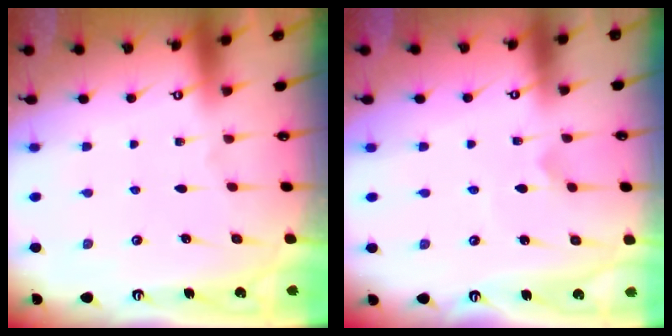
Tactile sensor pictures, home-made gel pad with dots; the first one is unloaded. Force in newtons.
{"total": 1.6, "press": 1.5, "slide": 0.5}